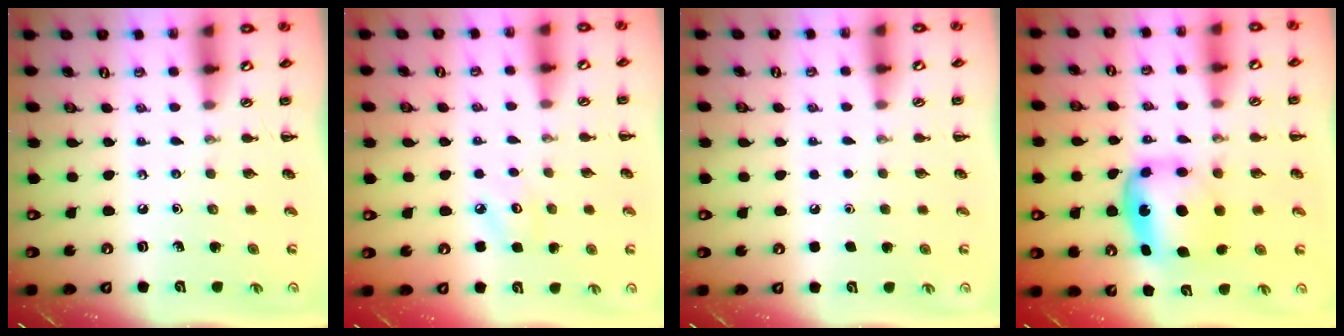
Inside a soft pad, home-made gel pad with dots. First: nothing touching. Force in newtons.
{"total": 4.4, "press": 4.2, "slide": 1.1}
{"total": 1.6, "press": 1.6, "slide": 0.1}
{"total": 6.0, "press": 5.9, "slide": 1.3}